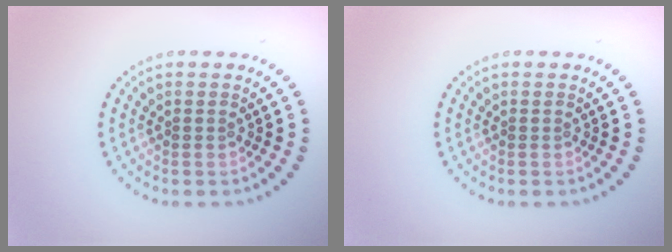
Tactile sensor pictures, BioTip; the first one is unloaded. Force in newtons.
{"total": 0.0}